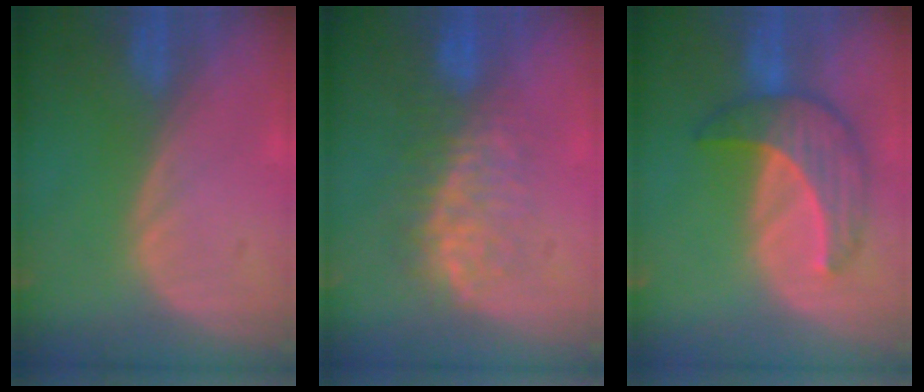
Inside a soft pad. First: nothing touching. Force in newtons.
{"total": 7.8, "press": 7.5, "slide": 2.0}
{"total": 7.3, "press": 7.3, "slide": 0.2}